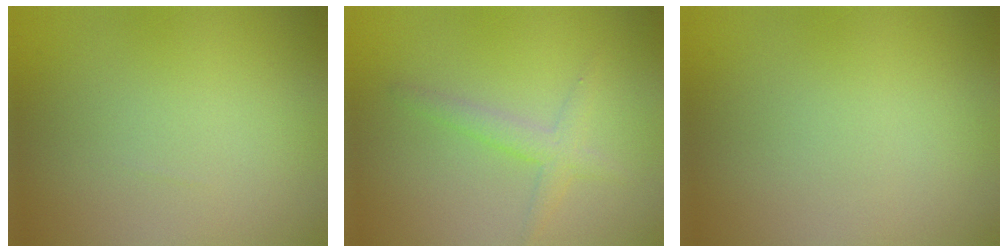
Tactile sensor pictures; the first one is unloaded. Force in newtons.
{"total": 2.0, "press": 2.0, "slide": 0.1}
{"total": 0.0}